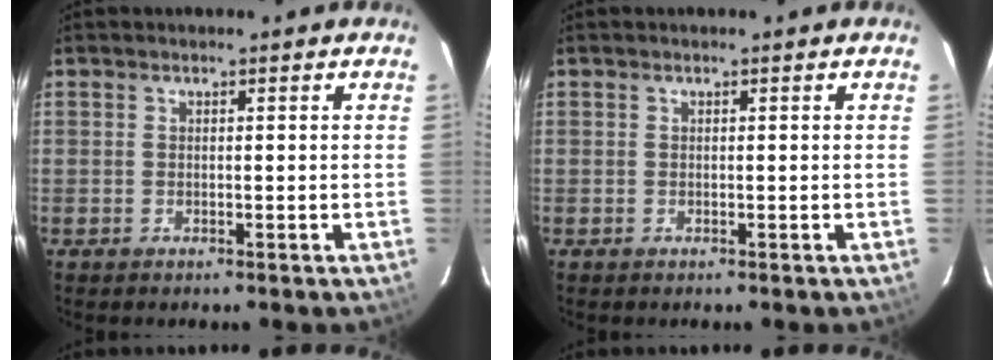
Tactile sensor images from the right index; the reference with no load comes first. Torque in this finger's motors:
{"motor_torque": [0.00, 0.00, 0.00, 0.00]}